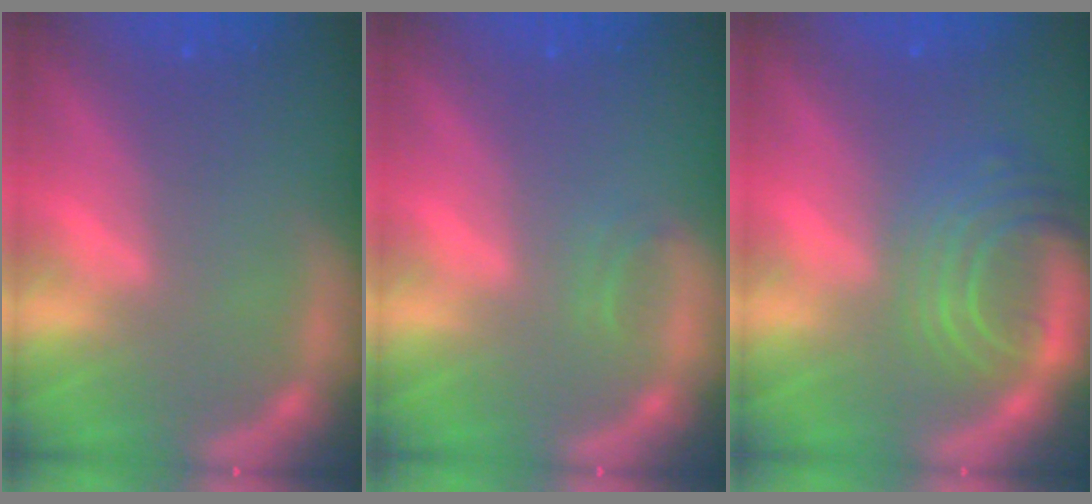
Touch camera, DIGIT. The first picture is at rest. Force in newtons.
{"total": 0.9}
{"total": 7.5}